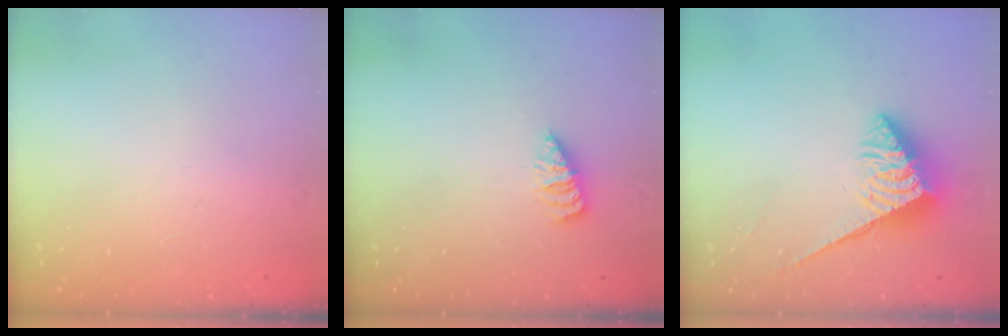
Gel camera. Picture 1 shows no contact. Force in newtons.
{"total": 2.1, "press": 2.0, "slide": 0.3}
{"total": 6.2, "press": 6.2, "slide": 0.4}